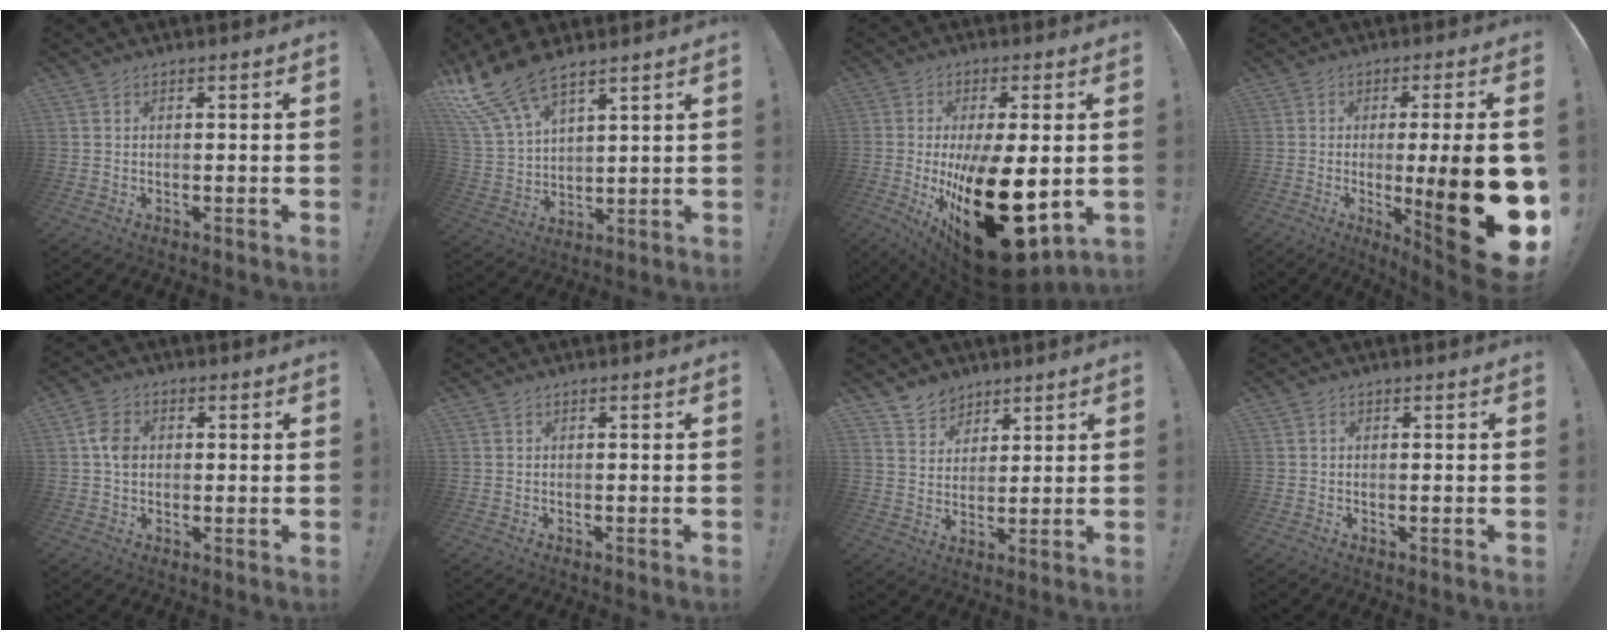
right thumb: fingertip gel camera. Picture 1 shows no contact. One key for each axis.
{"total": 13.9, "fx": 10.8, "fy": 5.1, "fz": 7.1, "tx": -0.147, "ty": -0.059, "tz": 0.206}
{"total": 28.2, "fx": -5.4, "fy": 11.4, "fz": 25.2, "tx": -0.386, "ty": -0.007, "tz": -0.057}
{"total": 23.9, "fx": -3.5, "fy": 4.9, "fz": 23.1, "tx": -0.319, "ty": -0.011, "tz": -0.038}
{"total": 6.2, "fx": 0.5, "fy": 4.5, "fz": 4.2, "tx": -0.075, "ty": 0.005, "tz": 0.010}
{"total": 0.0}
{"total": 6.7, "fx": 5.3, "fy": 4.0, "fz": 0.5, "tx": -0.007, "ty": -0.040, "tz": 0.104}
{"total": 0.0}